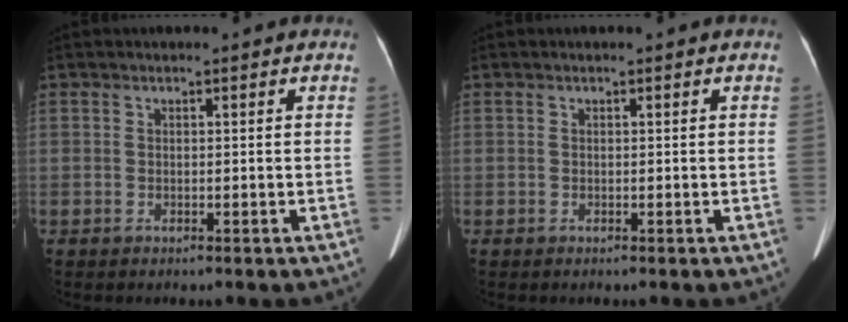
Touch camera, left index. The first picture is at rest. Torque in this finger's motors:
{"motor_torque": [0.03, 0.03, 0.00, 0.01]}